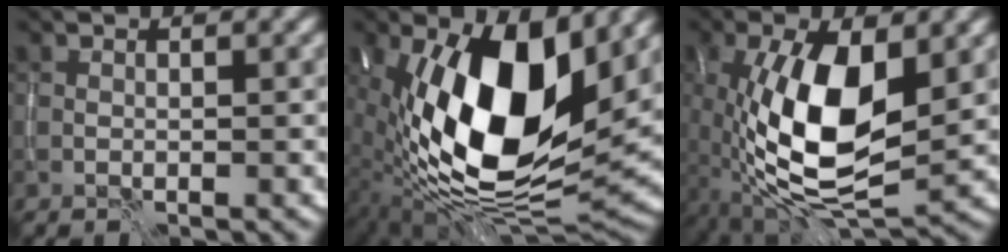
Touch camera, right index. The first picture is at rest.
{"total": 16.7, "force": [1.8, 7.7, 14.7], "torque": [-0.263, -0.006, 0.024]}
{"total": 12.1, "force": [-0.5, 5.6, 10.7], "torque": [-0.202, -0.001, -0.013]}